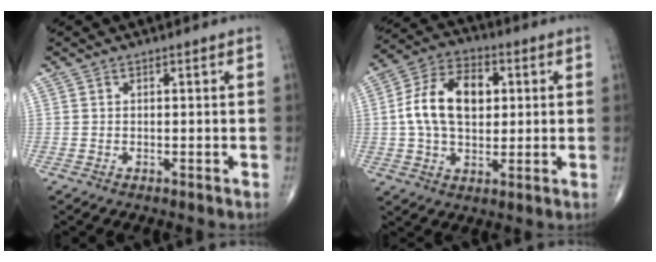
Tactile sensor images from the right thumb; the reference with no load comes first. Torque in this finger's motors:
{"motor_torque": [1.49, 1.67, 0.67, -0.46, 0.30]}